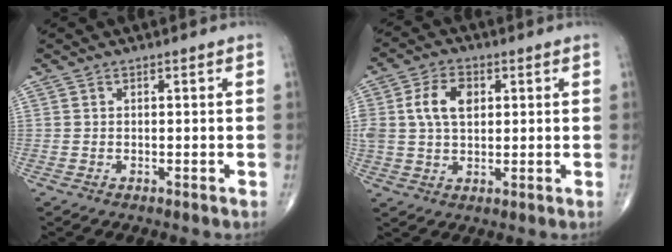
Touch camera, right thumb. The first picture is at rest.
{"total": 7.7, "force": [1.7, 5.1, 5.5], "torque": [-0.097, 0.006, 0.032]}